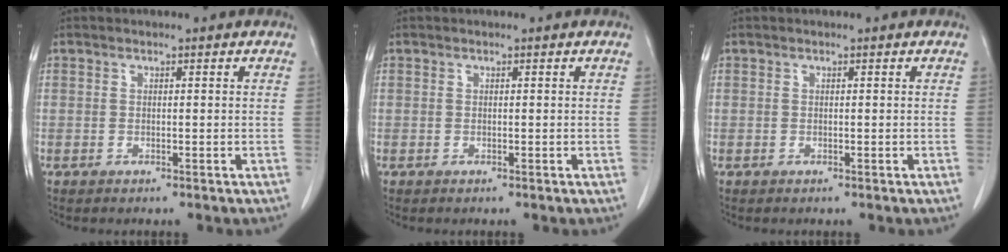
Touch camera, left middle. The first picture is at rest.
{"total": 0.0}
{"total": 0.0}